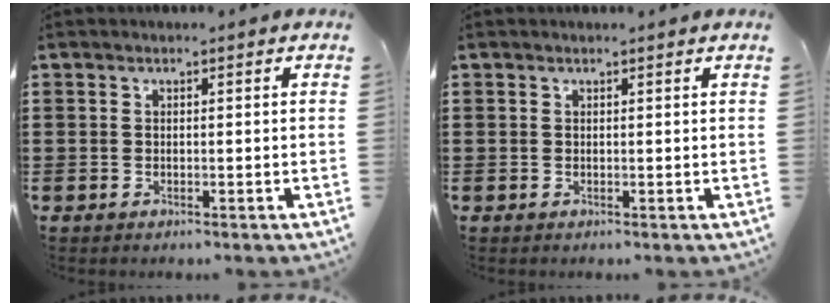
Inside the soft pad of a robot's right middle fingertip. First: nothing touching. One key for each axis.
{"total": 0.0}